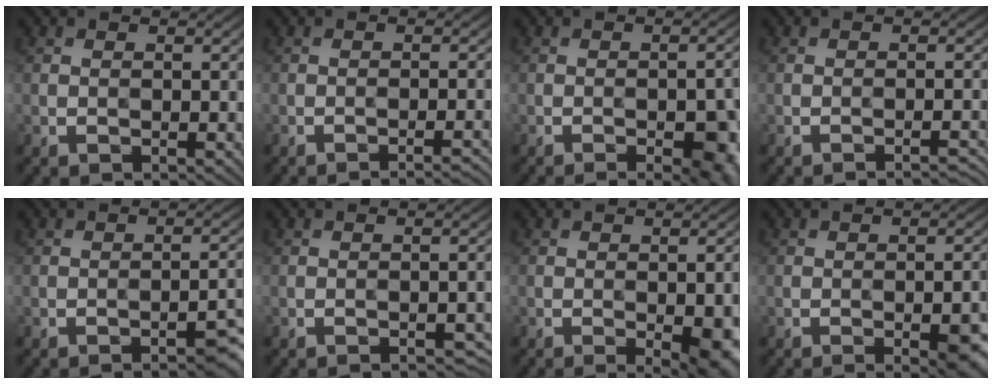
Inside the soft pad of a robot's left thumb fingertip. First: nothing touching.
{"total": 2.7, "force": [-2.0, 0.3, 1.7], "torque": [-0.016, 0.012, -0.038]}
{"total": 8.2, "force": [-3.9, 2.6, 6.7], "torque": [-0.090, -0.001, -0.039]}
{"total": 2.3, "force": [-1.9, 0.2, 1.3], "torque": [-0.014, 0.008, -0.033]}
{"total": 4.1, "force": [-2.9, 0.6, 2.8], "torque": [-0.033, 0.014, -0.042]}
{"total": 2.6, "force": [-2.1, 0.6, 1.4], "torque": [-0.020, 0.004, -0.024]}
{"total": 6.4, "force": [-2.4, 1.9, 5.6], "torque": [-0.076, -0.005, -0.022]}
{"total": 5.4, "force": [-2.5, 1.4, 4.6], "torque": [-0.061, 0.002, -0.025]}